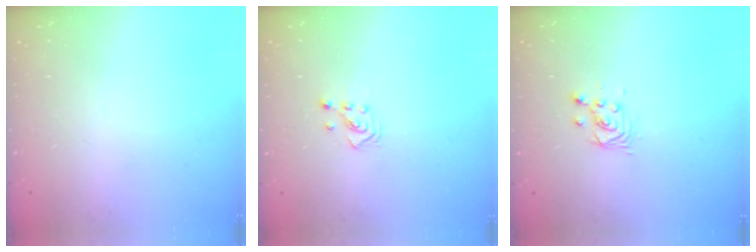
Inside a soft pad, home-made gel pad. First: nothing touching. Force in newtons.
{"total": 2.5, "press": 2.4, "slide": 0.8}
{"total": 2.9, "press": 2.9, "slide": 0.1}